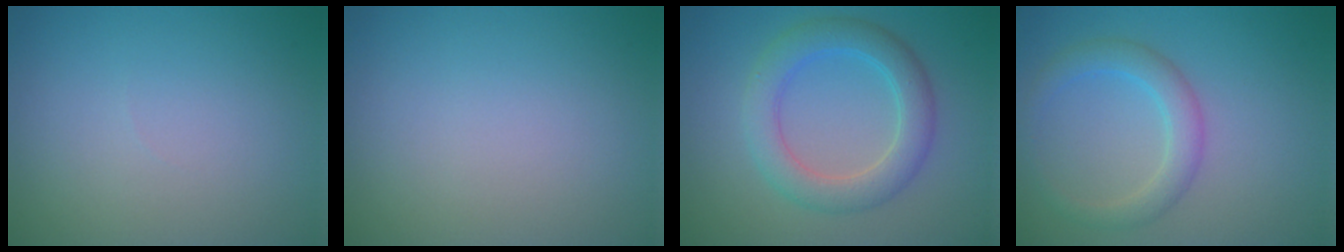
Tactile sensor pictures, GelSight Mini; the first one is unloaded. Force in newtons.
{"total": 0.0}
{"total": 4.4, "press": 4.4, "slide": 0.2}
{"total": 2.9, "press": 2.9, "slide": 0.2}